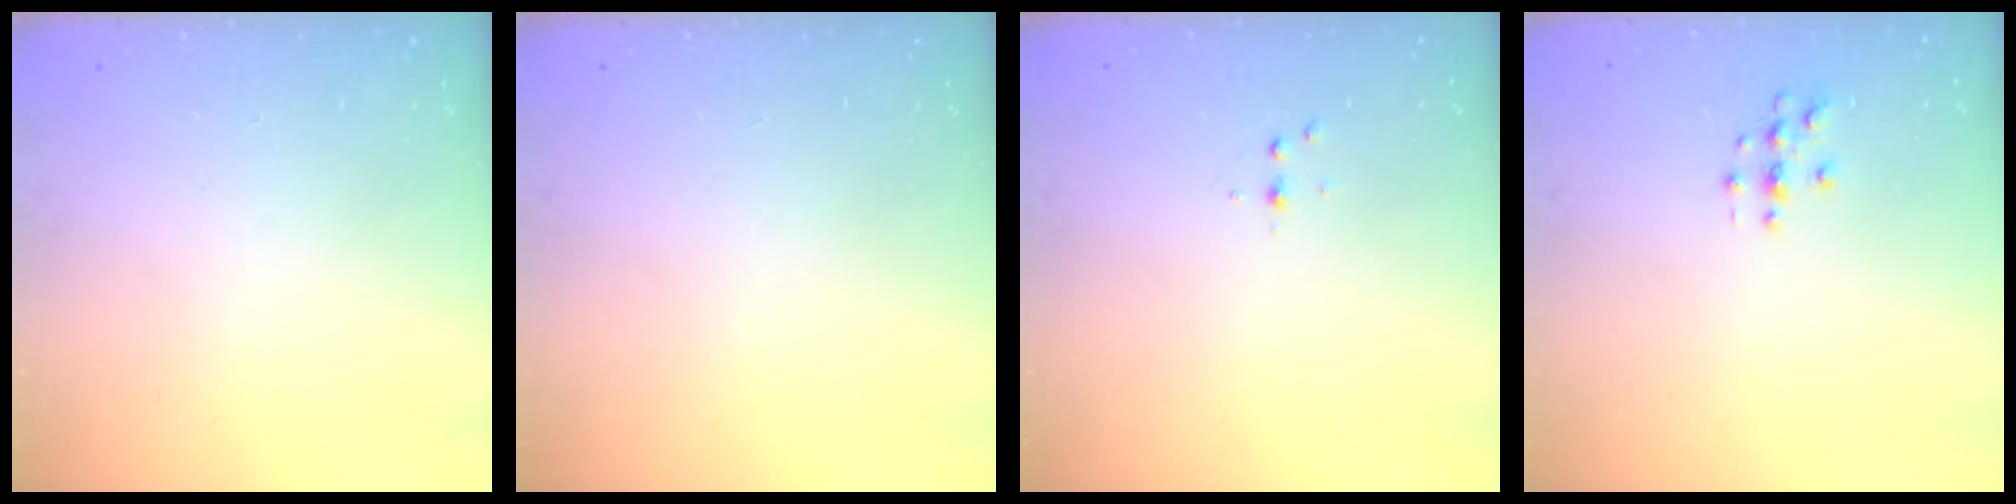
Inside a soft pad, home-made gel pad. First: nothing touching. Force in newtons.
{"total": 0.0}
{"total": 3.2, "press": 3.1, "slide": 0.4}
{"total": 2.9, "press": 2.9, "slide": 0.3}